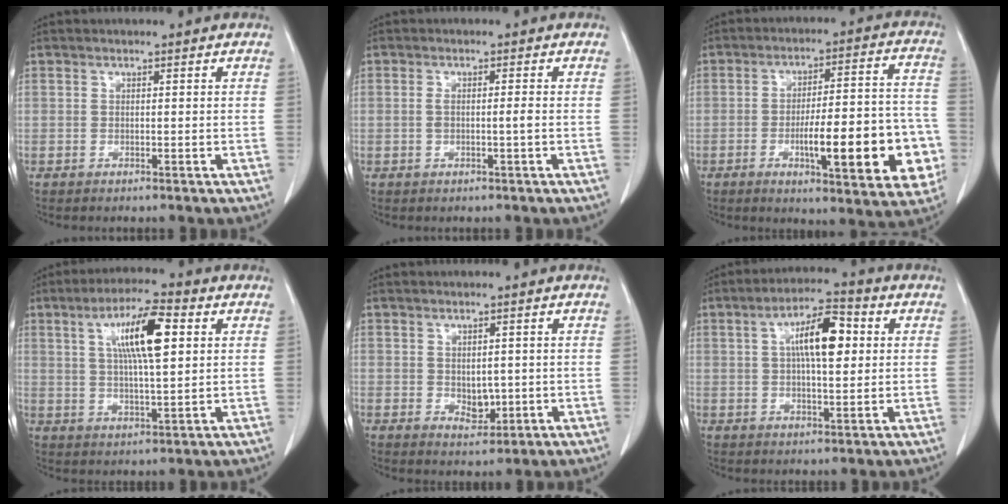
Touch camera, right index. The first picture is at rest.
{"total": 1.8, "force": [-0.3, 0.1, 1.8], "torque": [-0.036, 0.001, -0.004]}
{"total": 17.7, "force": [-5.2, 3.9, 16.5], "torque": [-0.193, 0.021, -0.061]}
{"total": 10.6, "force": [3.2, 1.8, 9.9], "torque": [-0.177, 0.013, 0.055]}
{"total": 3.1, "force": [-0.1, 2.1, 2.4], "torque": [-0.034, -0.007, 0.009]}
{"total": 9.3, "force": [2.1, 2.7, 8.7], "torque": [-0.153, 0.020, 0.033]}